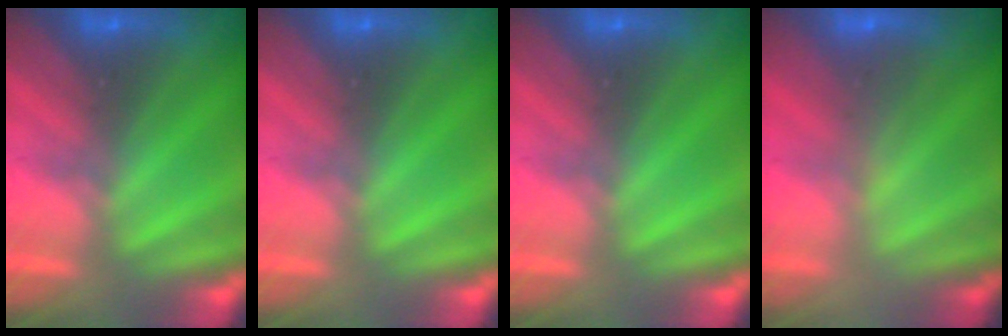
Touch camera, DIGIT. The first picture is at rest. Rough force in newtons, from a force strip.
{"total": 0.0}
{"total": 0.0}
{"total": 2.2}